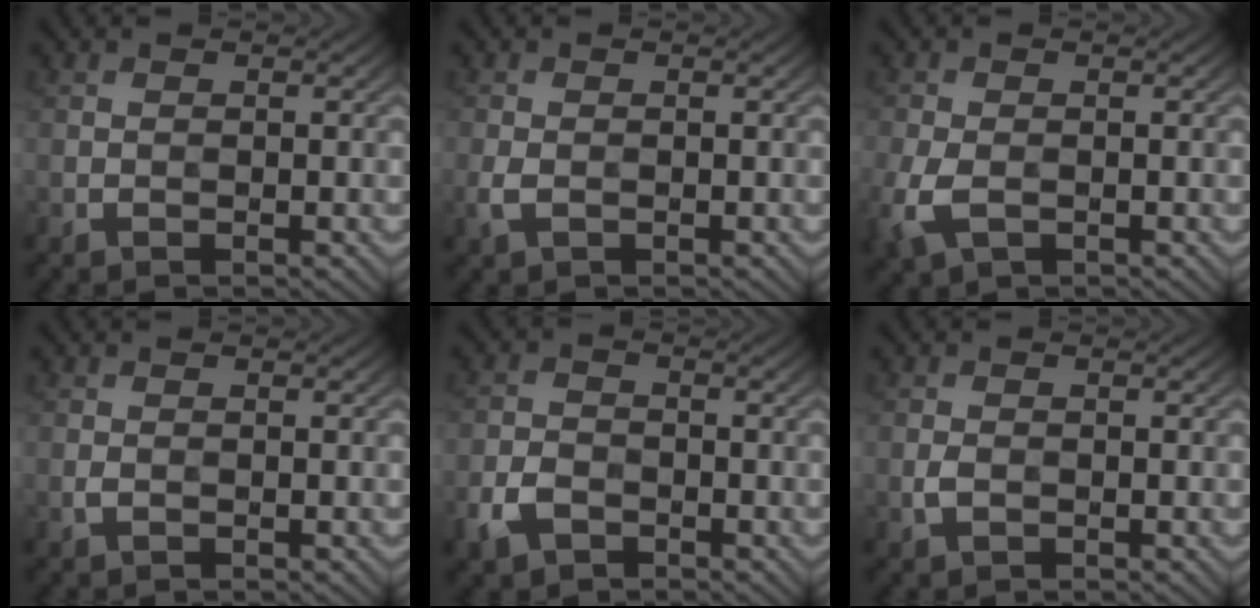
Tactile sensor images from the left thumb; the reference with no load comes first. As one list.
[{"total": 1.9, "force": [-0.7, 1.2, 1.3], "torque": [-0.038, -0.005, -0.013]}, {"total": 4.8, "force": [-1.8, 2.9, 3.4], "torque": [-0.096, -0.011, -0.039]}, {"total": 0.6, "force": [-0.2, 0.4, 0.4], "torque": [-0.011, -0.001, -0.004]}, {"total": 4.1, "force": [-2.3, 2.7, 2.0], "torque": [-0.049, -0.007, -0.054]}, {"total": 1.3, "force": [-0.4, 0.8, 0.9], "torque": [-0.023, 0.000, -0.009]}]